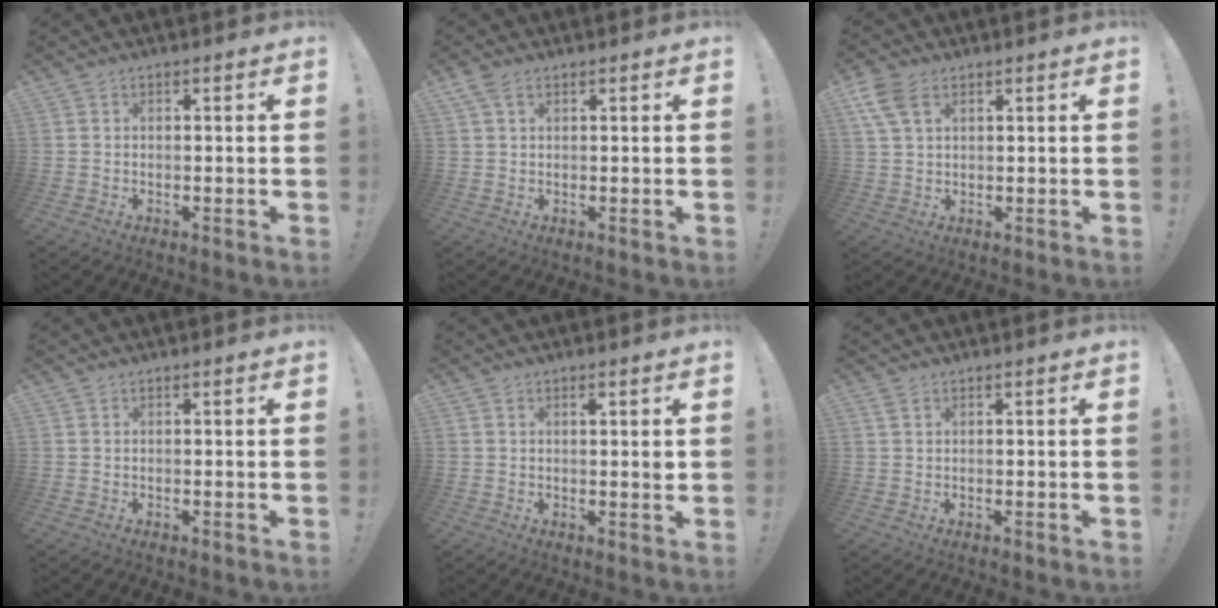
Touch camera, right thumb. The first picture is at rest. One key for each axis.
{"total": 3.1, "fx": 1.8, "fy": 1.5, "fz": 2.0, "tx": -0.035, "ty": -0.003, "tz": 0.032}
{"total": 7.6, "fx": 3.5, "fy": 4.8, "fz": 4.7, "tx": -0.092, "ty": -0.008, "tz": 0.067}
{"total": 0.0}
{"total": 1.5, "fx": 0.7, "fy": 0.2, "fz": 1.4, "tx": -0.013, "ty": -0.004, "tz": 0.007}
{"total": 1.2, "fx": 0.6, "fy": 0.5, "fz": 0.8, "tx": -0.017, "ty": 0.002, "tz": 0.012}